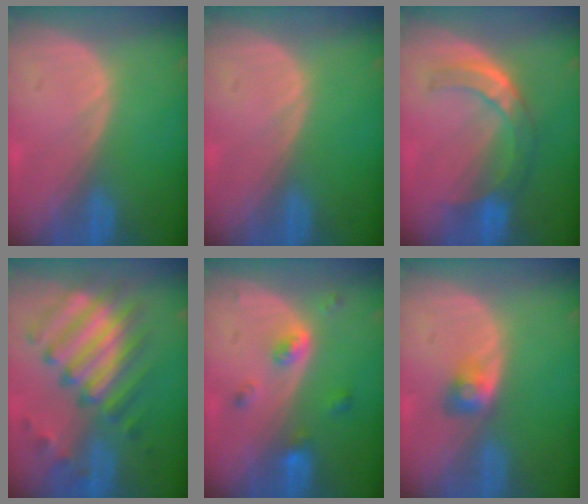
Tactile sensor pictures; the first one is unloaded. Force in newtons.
{"total": 0.0}
{"total": 7.7, "press": 6.5, "slide": 4.2}
{"total": 10.2, "press": 9.9, "slide": 2.6}
{"total": 4.3, "press": 3.9, "slide": 1.8}
{"total": 3.0, "press": 2.7, "slide": 1.3}